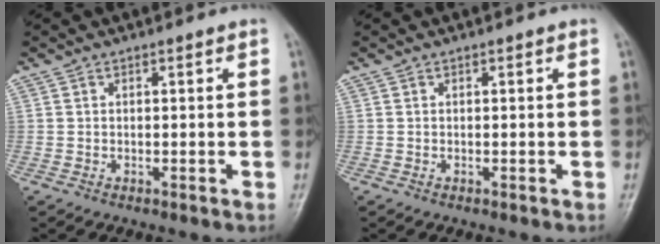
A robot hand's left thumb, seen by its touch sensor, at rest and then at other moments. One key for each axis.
{"total": 0.0}